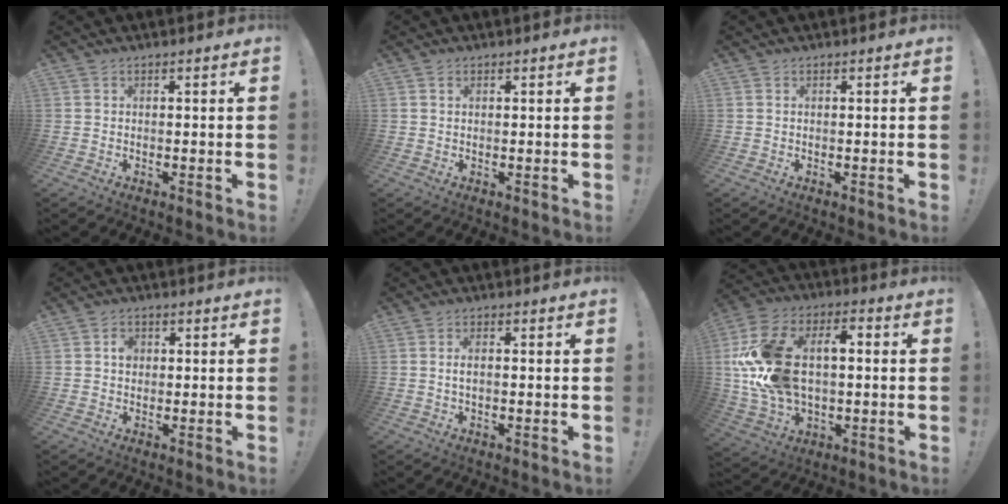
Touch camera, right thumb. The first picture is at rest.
{"total": 0.8, "force": [0.5, 0.6, 0.3], "torque": [0.002, -0.003, 0.009]}
{"total": 0.0}
{"total": 2.8, "force": [0.2, 2.4, 1.5], "torque": [-0.014, 0.000, -0.002]}
{"total": 2.3, "force": [-0.2, 1.0, 2.1], "torque": [-0.039, 0.006, -0.003]}
{"total": 22.0, "force": [2.1, 14.8, 16.1], "torque": [-0.307, 0.015, 0.044]}